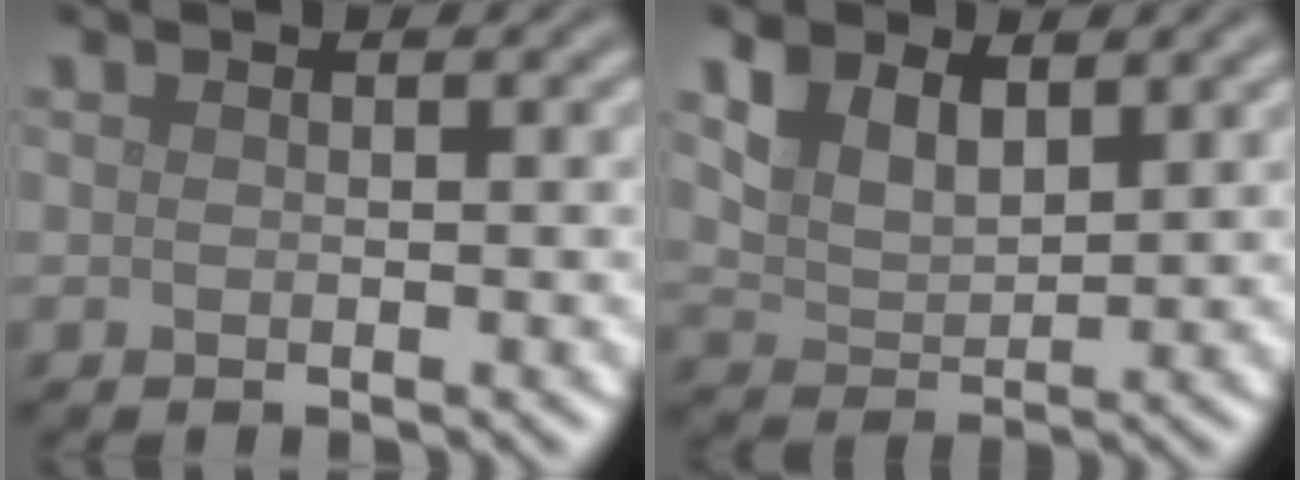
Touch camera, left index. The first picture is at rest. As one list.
[{"total": 3.8, "force": [2.4, 2.0, 2.2], "torque": [-0.052, -0.006, 0.047]}]